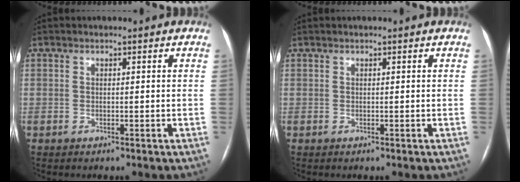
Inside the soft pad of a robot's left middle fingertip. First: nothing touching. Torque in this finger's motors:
{"motor_torque": [0.07, -0.11, 0.01, 0.02]}